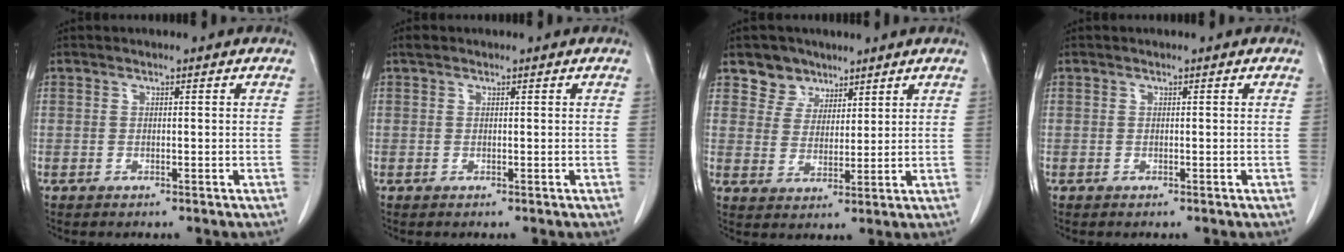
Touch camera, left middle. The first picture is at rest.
{"total": 0.7, "force": [0.5, 0.5, 0.2], "torque": [-0.003, 0.008, 0.006]}
{"total": 5.3, "force": [3.8, 3.7, 0.3], "torque": [-0.009, 0.007, 0.069]}
{"total": 0.0}